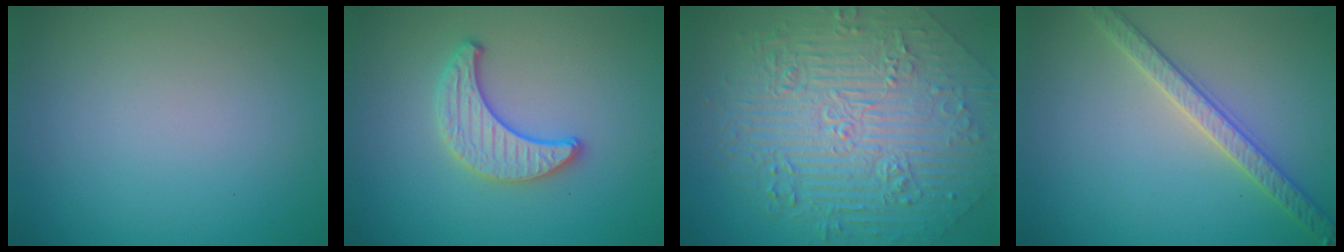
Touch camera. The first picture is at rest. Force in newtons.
{"total": 3.0, "press": 2.8, "slide": 0.9}
{"total": 11.1, "press": 7.5, "slide": 8.2}
{"total": 3.2, "press": 3.1, "slide": 0.7}